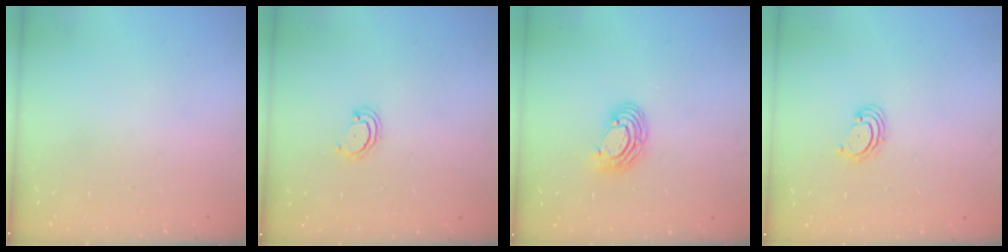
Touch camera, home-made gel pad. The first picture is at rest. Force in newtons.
{"total": 3.1, "press": 3.0, "slide": 0.4}
{"total": 7.0, "press": 6.9, "slide": 0.8}
{"total": 3.1, "press": 3.1, "slide": 0.3}